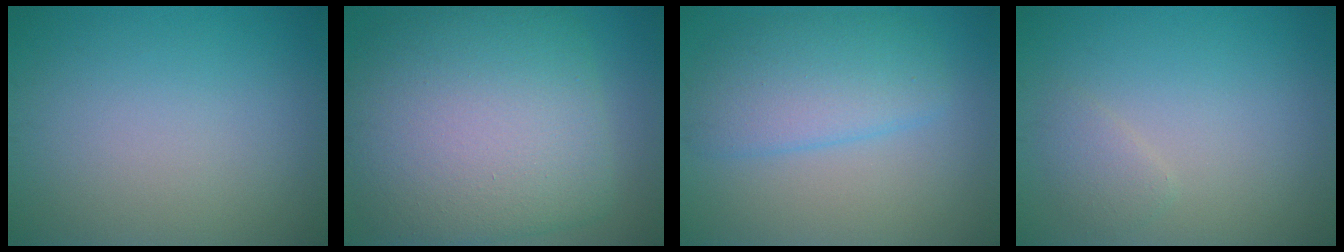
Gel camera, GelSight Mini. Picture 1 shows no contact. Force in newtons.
{"total": 13.1, "press": 13.1, "slide": 0.3}
{"total": 4.8, "press": 4.8, "slide": 0.1}
{"total": 1.3, "press": 1.3, "slide": 0.1}